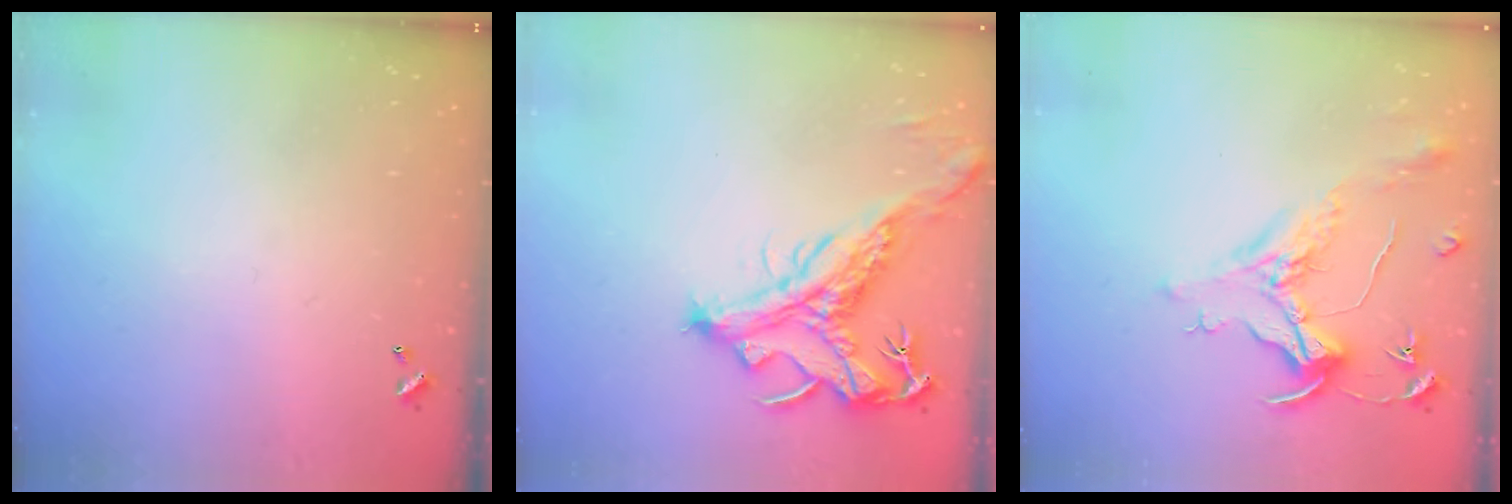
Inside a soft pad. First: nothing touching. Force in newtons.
{"total": 2.1, "press": 1.7, "slide": 1.2}
{"total": 1.6, "press": 1.4, "slide": 0.7}